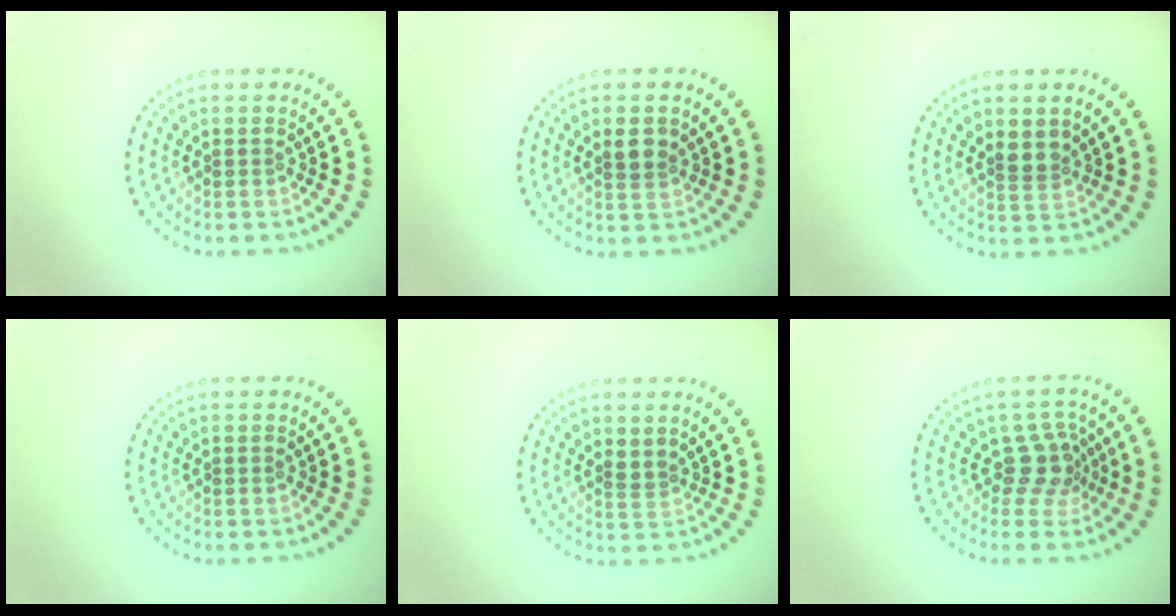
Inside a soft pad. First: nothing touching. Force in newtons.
{"total": 2.0, "press": 1.8, "slide": 0.9}
{"total": 1.8, "press": 1.5, "slide": 1.0}
{"total": 0.0}
{"total": 1.2, "press": 0.7, "slide": 1.0}
{"total": 2.9, "press": 2.2, "slide": 1.8}